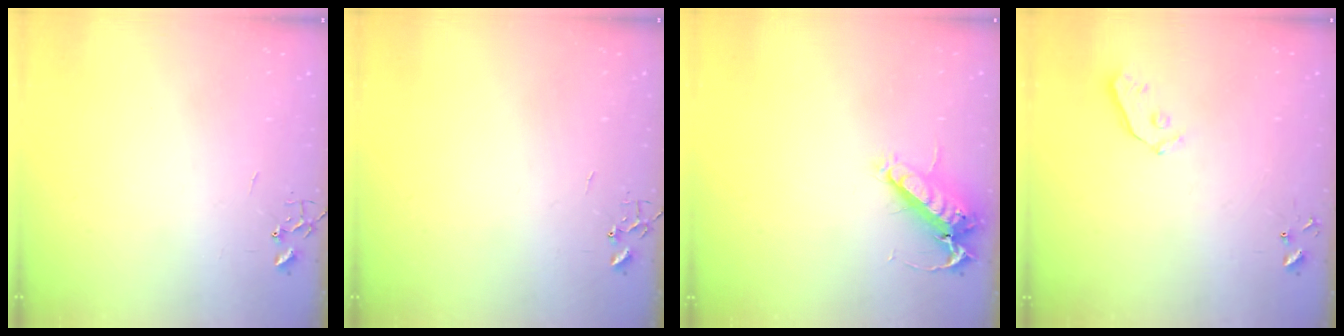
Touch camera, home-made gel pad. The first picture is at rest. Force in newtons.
{"total": 0.0}
{"total": 13.1, "press": 13.0, "slide": 2.0}
{"total": 3.7, "press": 3.6, "slide": 0.8}